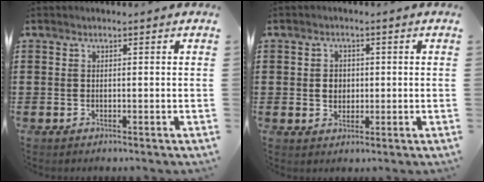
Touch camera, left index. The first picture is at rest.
{"total": 2.6, "force": [0.1, 2.3, 1.1], "torque": [-0.031, 0.008, -0.001]}